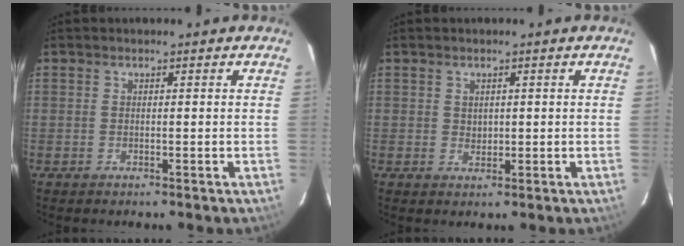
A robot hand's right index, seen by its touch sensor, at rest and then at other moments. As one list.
[{"total": 1.4, "force": [0.6, 1.3, 0.3], "torque": [-0.001, 0.001, 0.013]}]